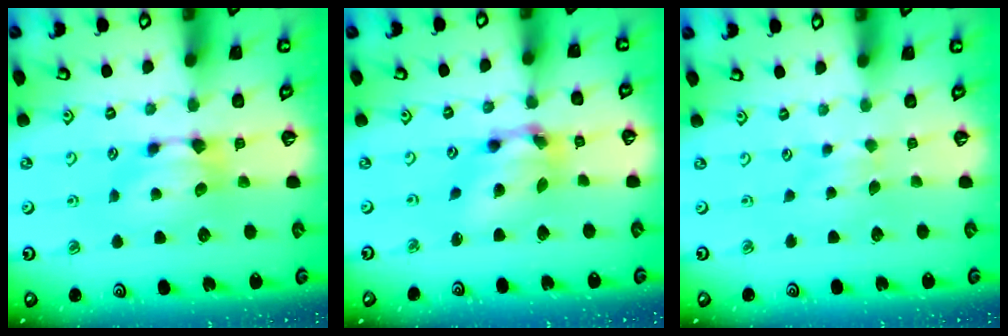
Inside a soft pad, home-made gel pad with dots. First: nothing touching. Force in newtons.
{"total": 6.7, "press": 6.2, "slide": 2.6}
{"total": 2.5, "press": 2.5, "slide": 0.5}